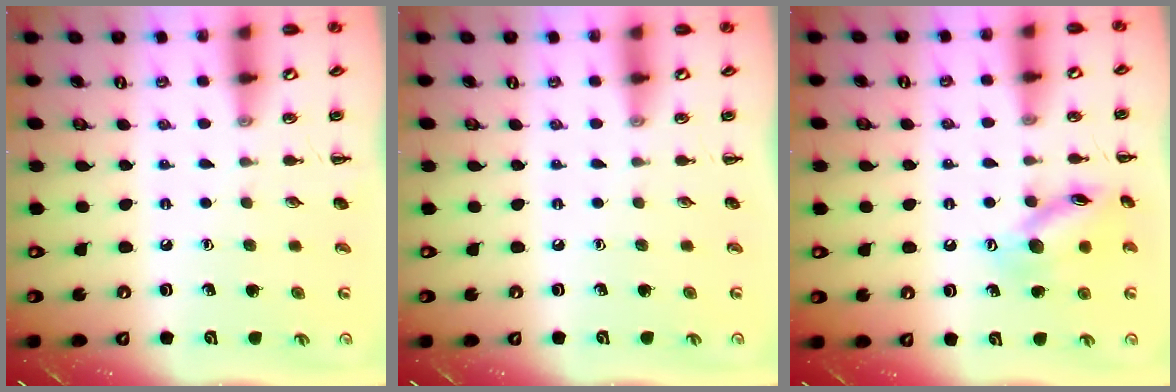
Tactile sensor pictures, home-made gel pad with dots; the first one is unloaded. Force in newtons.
{"total": 0.0}
{"total": 12.8, "press": 12.7, "slide": 0.7}